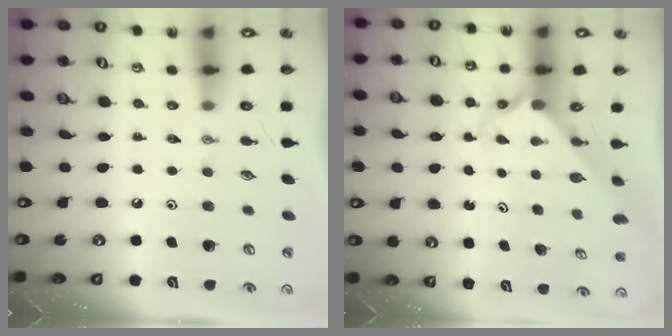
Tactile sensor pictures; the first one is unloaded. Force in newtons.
{"total": 2.0, "press": 2.0, "slide": 0.2}